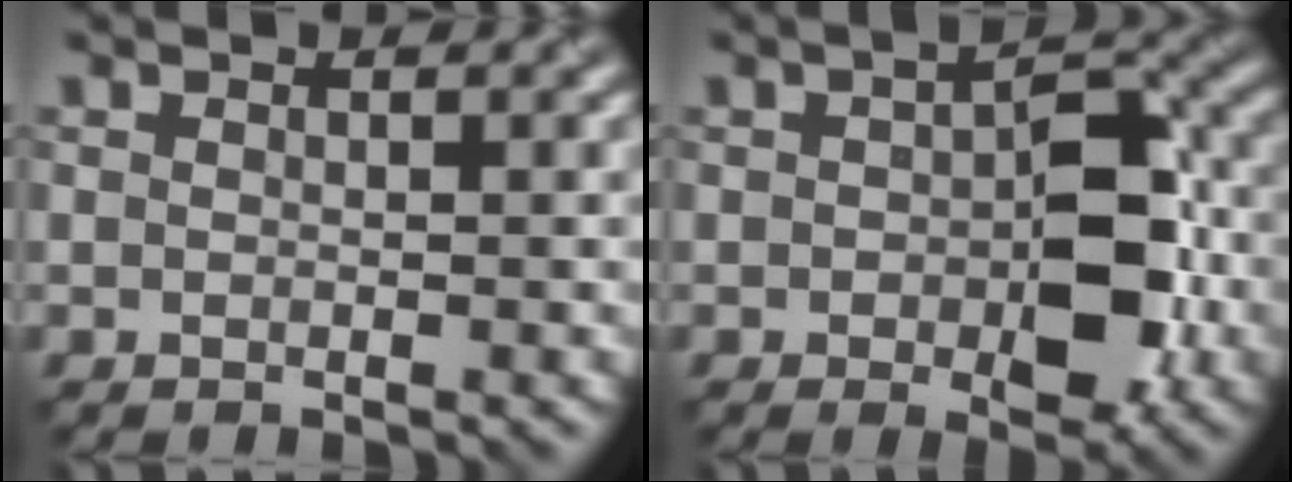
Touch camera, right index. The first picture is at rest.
{"total": 7.1, "force": [-0.8, 3.8, 6.0], "torque": [-0.081, -0.001, -0.014]}